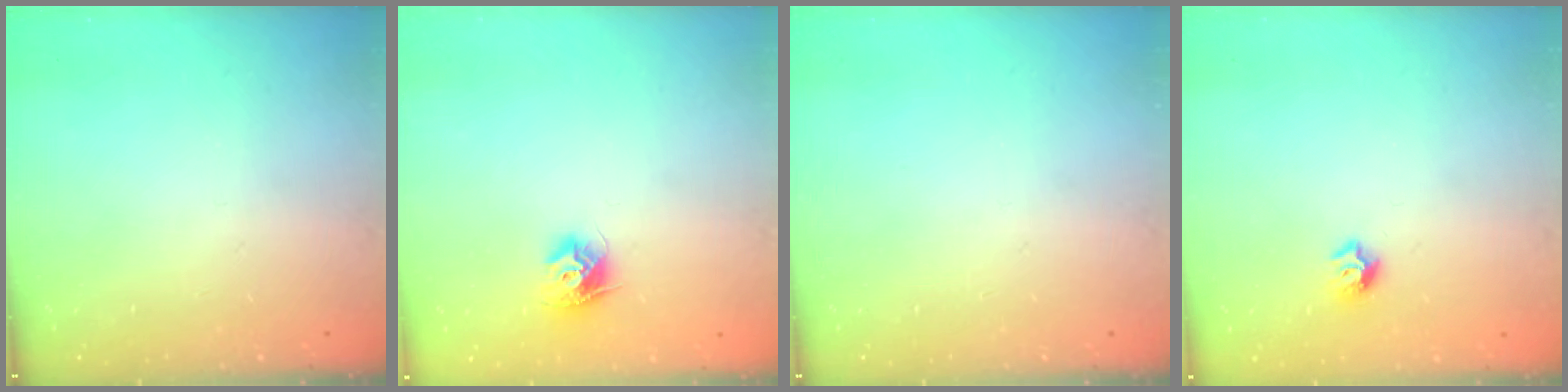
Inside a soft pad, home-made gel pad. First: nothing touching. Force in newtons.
{"total": 9.1, "press": 9.1, "slide": 0.3}
{"total": 0.0}
{"total": 6.7, "press": 6.7, "slide": 0.8}